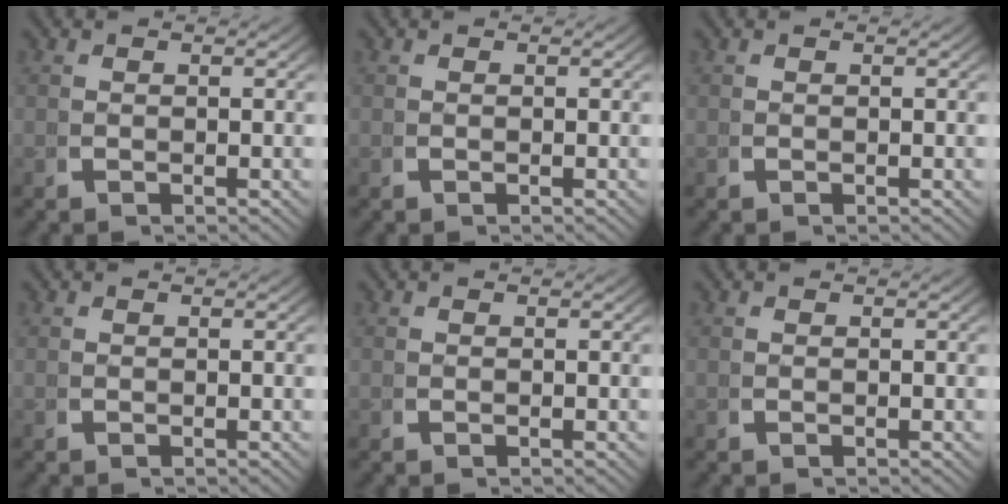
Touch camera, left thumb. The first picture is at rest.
{"total": 0.0}
{"total": 0.0}
{"total": 0.0}
{"total": 0.0}
{"total": 0.0}